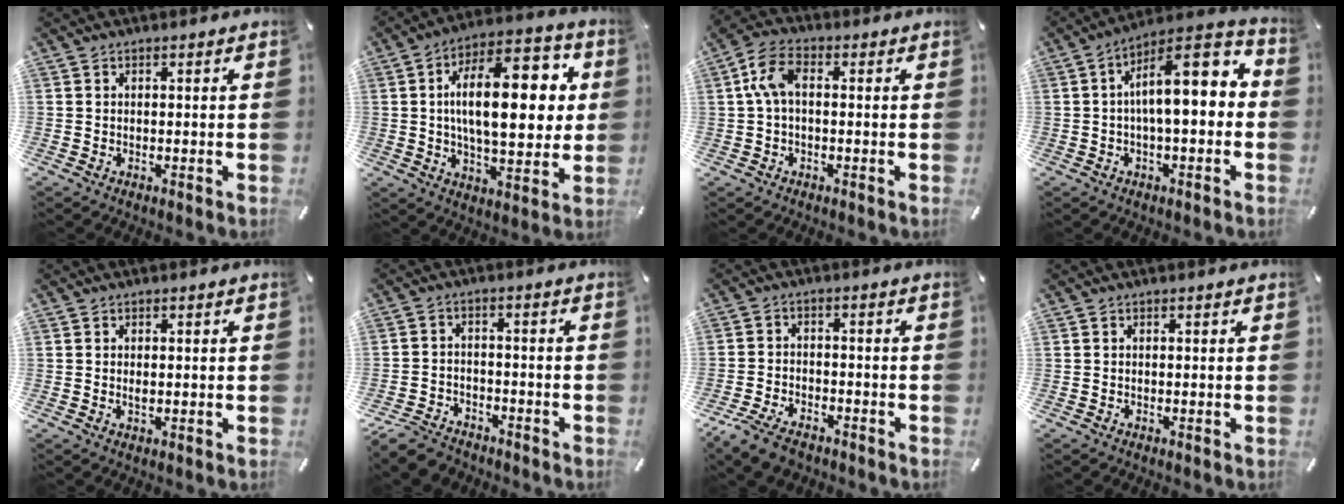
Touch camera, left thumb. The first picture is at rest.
{"total": 21.6, "force": [3.5, 10.2, 18.7], "torque": [-0.299, 0.001, 0.048]}
{"total": 7.5, "force": [0.6, 4.3, 6.1], "torque": [-0.141, 0.007, 0.007]}
{"total": 13.1, "force": [1.1, 5.3, 11.9], "torque": [-0.165, -0.017, 0.015]}
{"total": 1.1, "force": [0.0, 0.6, 0.9], "torque": [-0.018, 0.001, 0.000]}
{"total": 6.0, "force": [-5.0, 2.8, 1.4], "torque": [-0.033, 0.024, -0.099]}
{"total": 6.1, "force": [-4.6, 2.8, 2.8], "torque": [-0.068, 0.016, -0.088]}
{"total": 0.0}